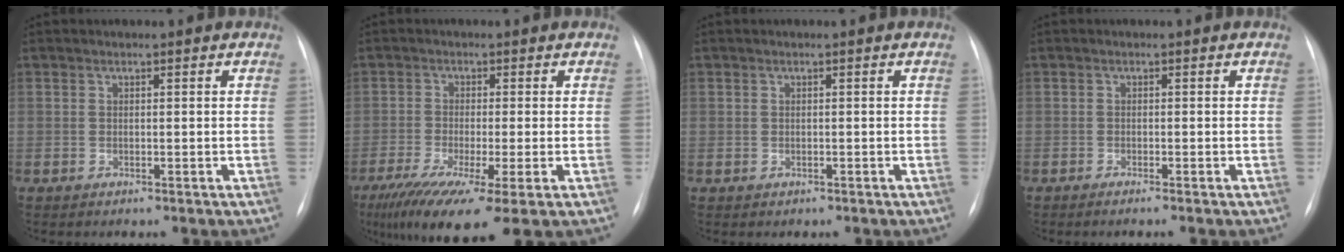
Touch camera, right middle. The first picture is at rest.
{"total": 13.1, "force": [-8.0, 1.3, 10.3], "torque": [-0.166, -0.039, -0.132]}
{"total": 0.8, "force": [-0.3, 0.8, 0.0], "torque": [-0.001, 0.005, -0.005]}
{"total": 1.2, "force": [-1.0, -0.2, 0.7], "torque": [-0.011, 0.000, -0.014]}